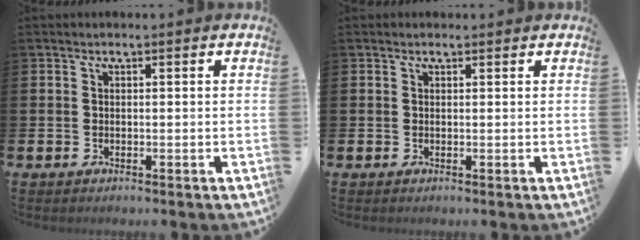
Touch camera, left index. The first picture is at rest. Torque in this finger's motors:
{"motor_torque": [0.84, -1.30, 0.04, 0.06]}